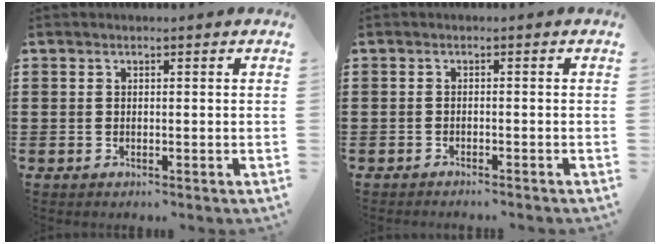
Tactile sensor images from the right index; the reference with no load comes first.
{"total": 1.0, "force": [-1.0, -0.2, 0.0], "torque": [-0.001, 0.000, -0.021]}